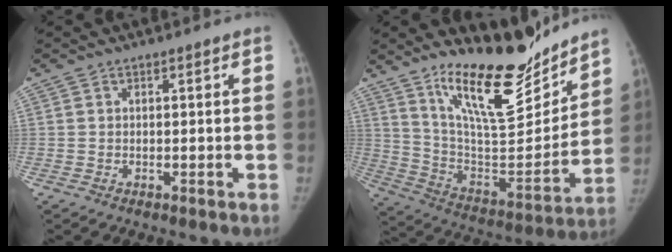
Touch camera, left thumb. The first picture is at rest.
{"total": 22.8, "force": [17.5, 7.1, 12.8], "torque": [-0.153, -0.119, 0.294]}